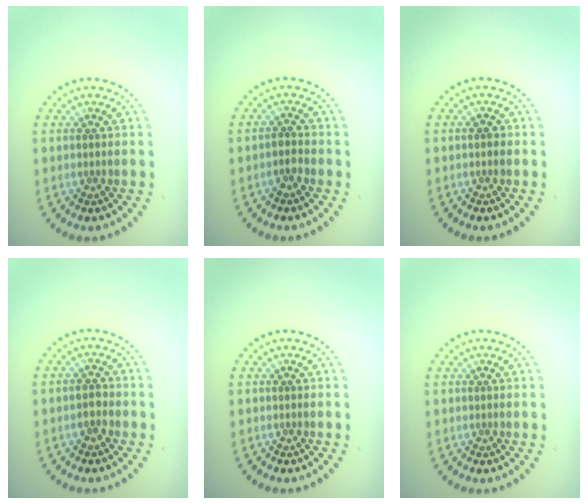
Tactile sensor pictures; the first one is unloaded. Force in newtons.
{"total": 1.0, "press": 0.9, "slide": 0.5}
{"total": 0.8, "press": 0.8, "slide": 0.1}
{"total": 1.5, "press": 1.5, "slide": 0.3}
{"total": 0.0}
{"total": 0.0}